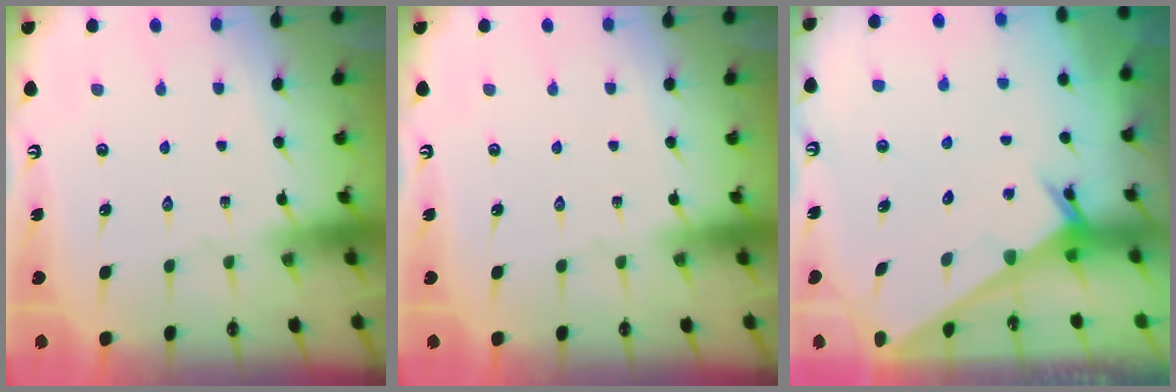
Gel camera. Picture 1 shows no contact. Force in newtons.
{"total": 0.0}
{"total": 2.5, "press": 2.5, "slide": 0.1}